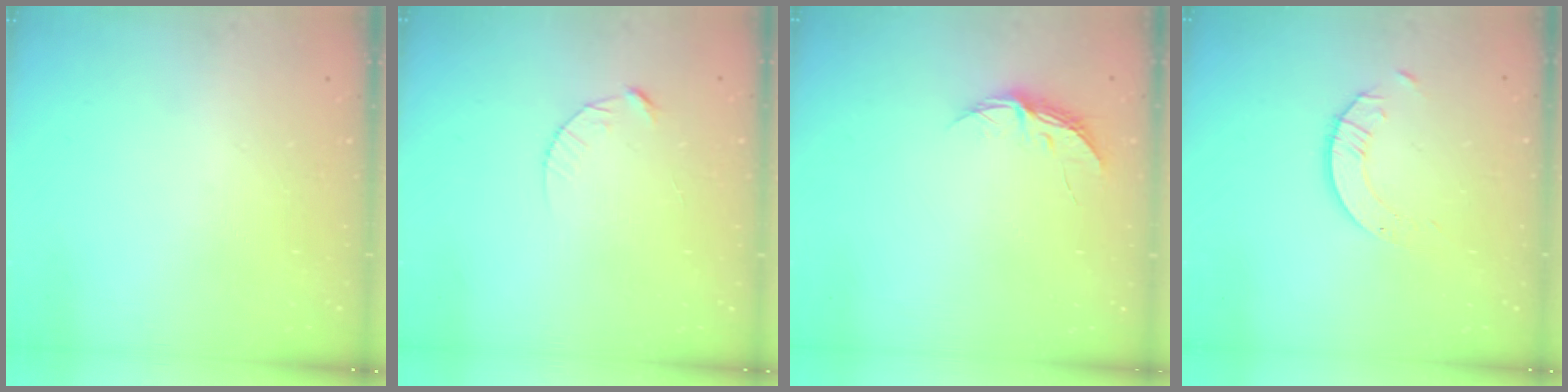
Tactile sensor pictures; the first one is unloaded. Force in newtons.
{"total": 3.7, "press": 3.7, "slide": 0.4}
{"total": 5.3, "press": 5.3, "slide": 0.5}
{"total": 2.1, "press": 2.1, "slide": 0.2}